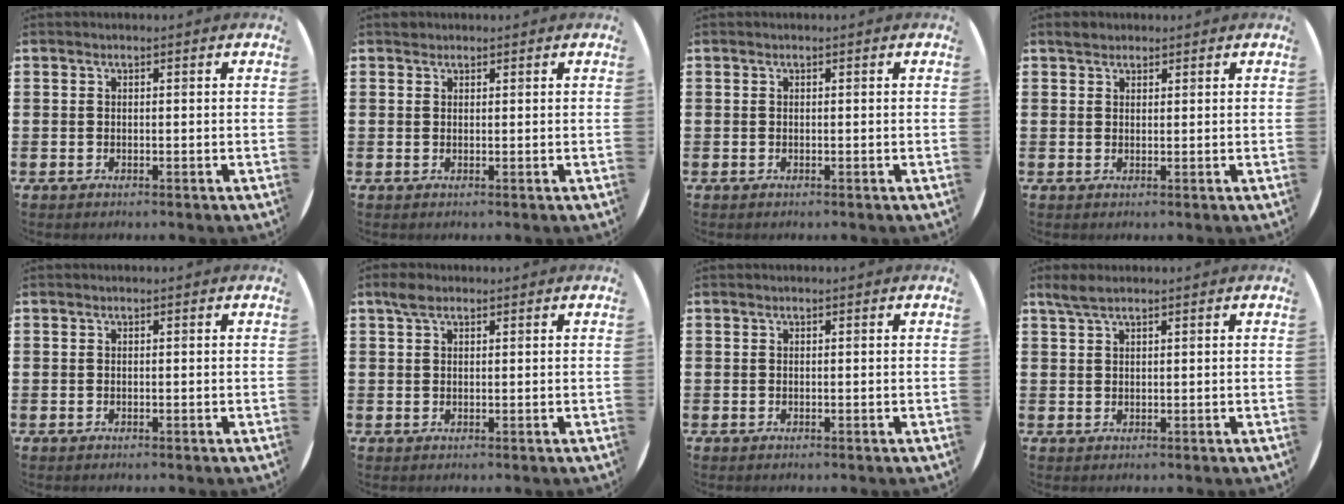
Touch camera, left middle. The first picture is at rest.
{"total": 0.7, "force": [0.6, 0.3, -0.1], "torque": [0.009, 0.000, 0.011]}
{"total": 0.0}
{"total": 1.5, "force": [1.4, 0.6, 0.1], "torque": [0.005, 0.002, 0.024]}
{"total": 0.0}
{"total": 1.9, "force": [1.4, 0.9, 1.0], "torque": [-0.013, 0.003, 0.023]}
{"total": 0.0}
{"total": 2.1, "force": [1.7, 0.4, 1.2], "torque": [-0.026, 0.005, 0.031]}